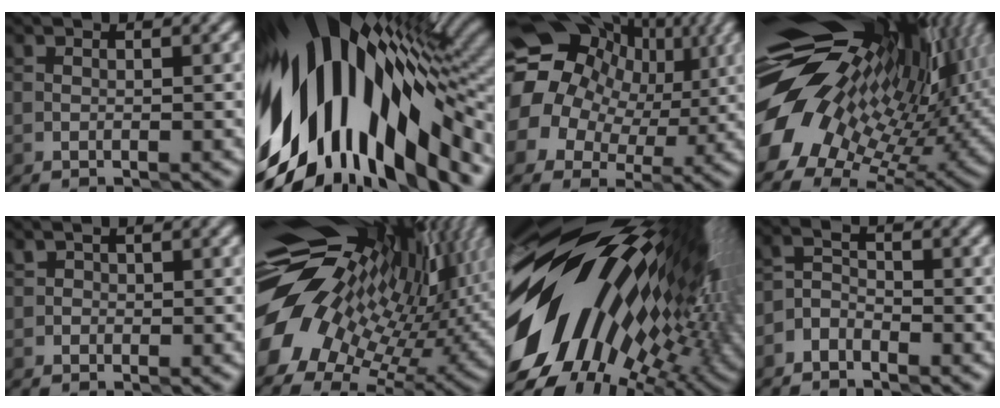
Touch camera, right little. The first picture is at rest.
{"total": 16.2, "force": [-2.6, 8.5, 13.5], "torque": [-0.234, -0.009, -0.044]}
{"total": 19.4, "force": [4.6, 16.6, 8.8], "torque": [-0.177, 0.038, 0.045]}
{"total": 17.7, "force": [4.6, 9.4, 14.2], "torque": [-0.228, 0.000, 0.103]}
{"total": 0.6, "force": [0.3, 0.5, 0.0], "torque": [0.007, 0.003, 0.007]}
{"total": 16.6, "force": [3.9, 9.8, 12.8], "torque": [-0.190, -0.002, 0.100]}
{"total": 20.2, "force": [1.6, 10.8, 17.0], "torque": [-0.290, -0.022, 0.016]}
{"total": 1.8, "force": [-1.5, 0.8, 0.5], "torque": [-0.007, 0.011, -0.035]}